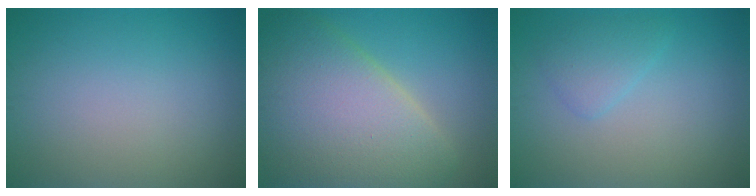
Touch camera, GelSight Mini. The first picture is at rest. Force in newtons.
{"total": 11.2, "press": 11.2, "slide": 0.9}
{"total": 2.0, "press": 2.0, "slide": 0.1}